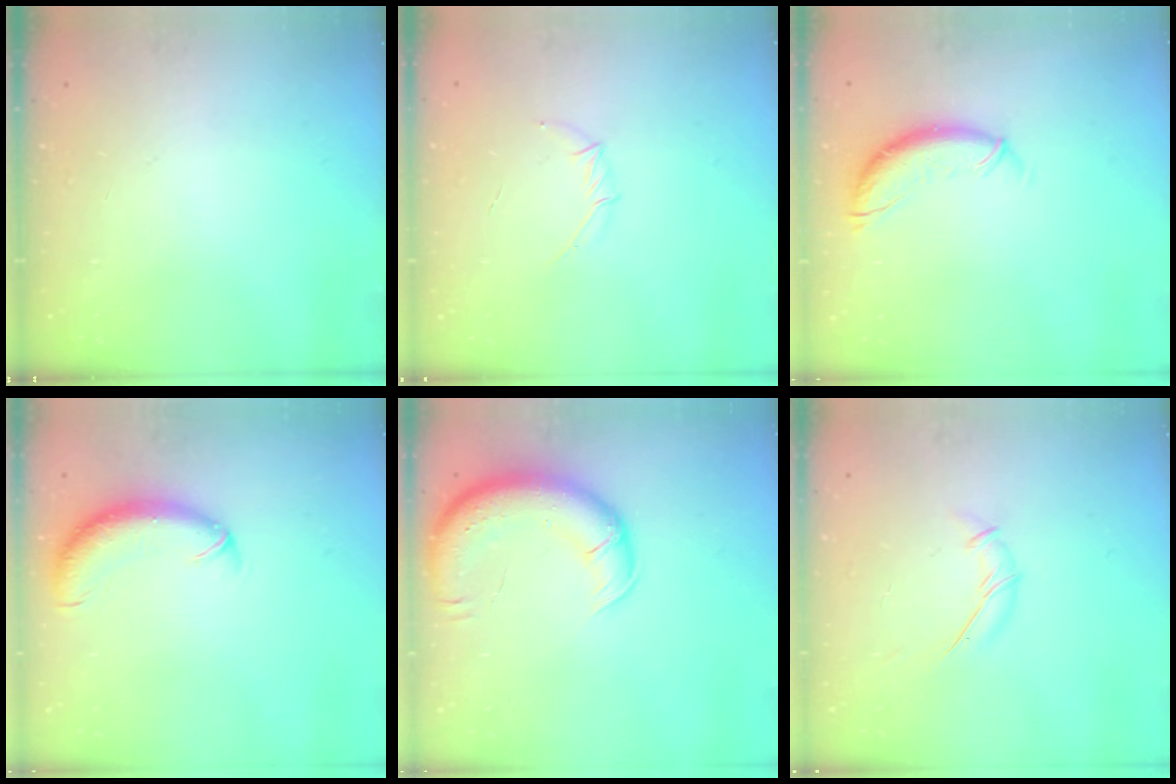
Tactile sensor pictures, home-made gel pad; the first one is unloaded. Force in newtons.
{"total": 4.1, "press": 3.9, "slide": 1.0}
{"total": 10.8, "press": 10.6, "slide": 1.8}
{"total": 11.5, "press": 11.2, "slide": 2.6}
{"total": 13.2, "press": 12.8, "slide": 3.3}
{"total": 7.7, "press": 7.6, "slide": 0.8}